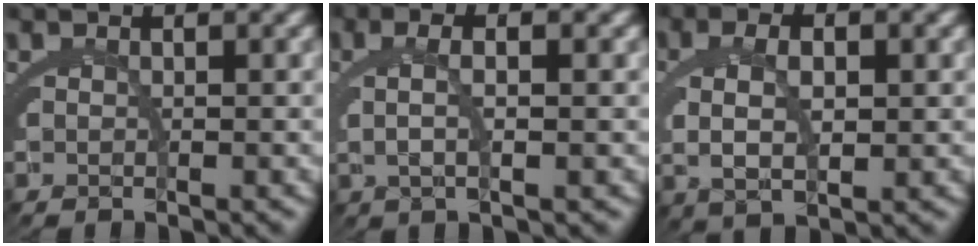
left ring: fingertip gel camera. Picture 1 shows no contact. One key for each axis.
{"total": 3.6, "fx": 0.3, "fy": 1.0, "fz": 3.4, "tx": -0.061, "ty": 0.006, "tz": 0.004}
{"total": 5.2, "fx": 0.2, "fy": 2.8, "fz": 4.4, "tx": -0.083, "ty": -0.004, "tz": 0.010}